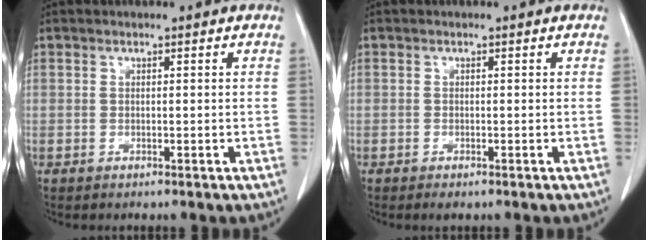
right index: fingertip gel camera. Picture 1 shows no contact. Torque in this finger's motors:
{"motor_torque": [0.12, -0.11, 0.00, 0.02]}